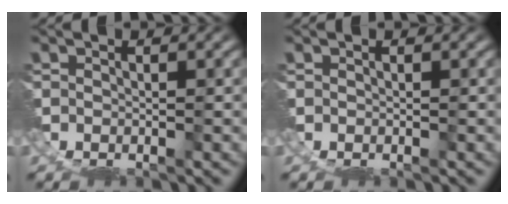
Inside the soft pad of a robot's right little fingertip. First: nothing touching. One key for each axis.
{"total": 0.0}